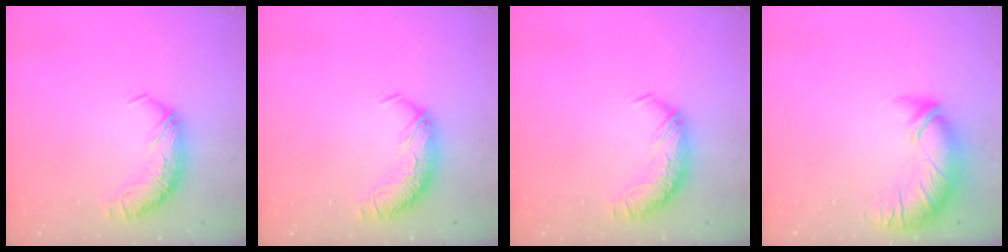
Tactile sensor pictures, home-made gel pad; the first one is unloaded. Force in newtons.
{"total": 0.0}
{"total": 0.0}
{"total": 2.7, "press": 1.2, "slide": 2.4}